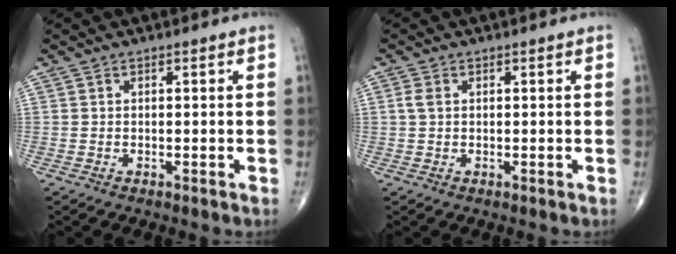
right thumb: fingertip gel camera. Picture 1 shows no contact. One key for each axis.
{"total": 1.8, "fx": 0.4, "fy": 1.2, "fz": 1.3, "tx": -0.032, "ty": 0.005, "tz": 0.008}